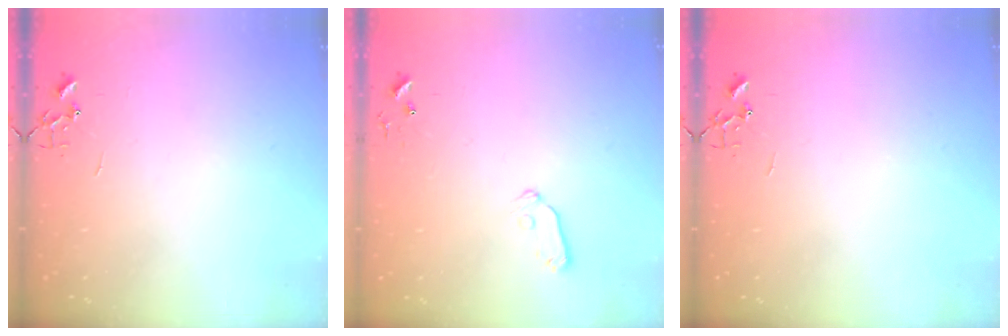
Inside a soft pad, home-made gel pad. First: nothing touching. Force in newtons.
{"total": 6.8, "press": 6.7, "slide": 0.8}
{"total": 0.0}